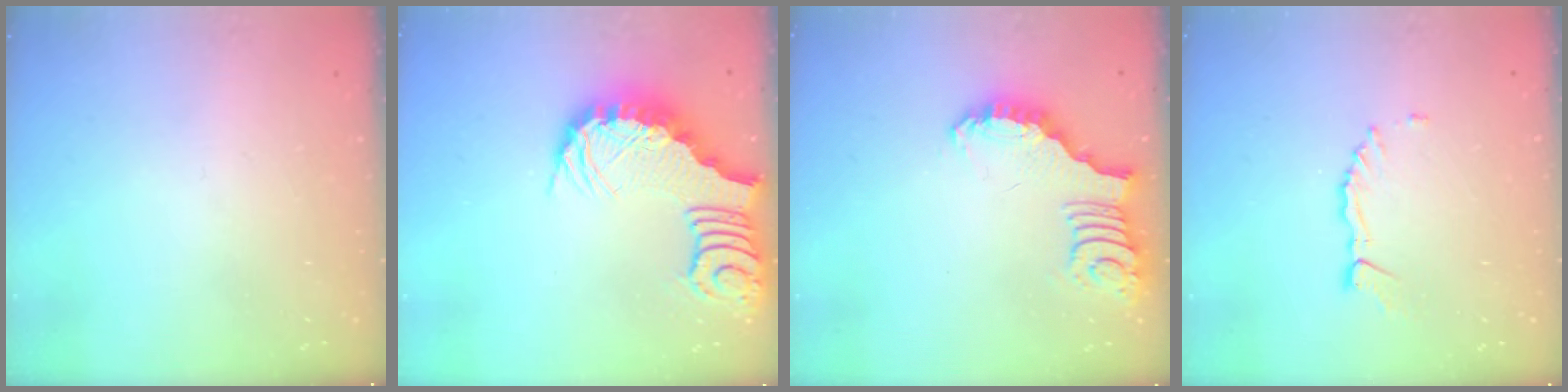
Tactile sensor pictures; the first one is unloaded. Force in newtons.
{"total": 3.8, "press": 3.7, "slide": 0.7}
{"total": 2.7, "press": 2.7, "slide": 0.1}
{"total": 2.9, "press": 2.9, "slide": 0.3}